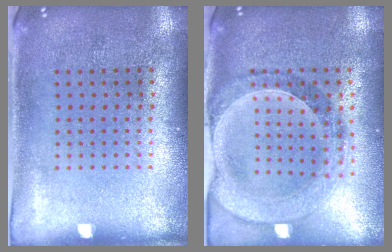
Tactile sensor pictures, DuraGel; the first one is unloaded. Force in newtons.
{"total": 1.5, "press": 1.4, "slide": 0.3}